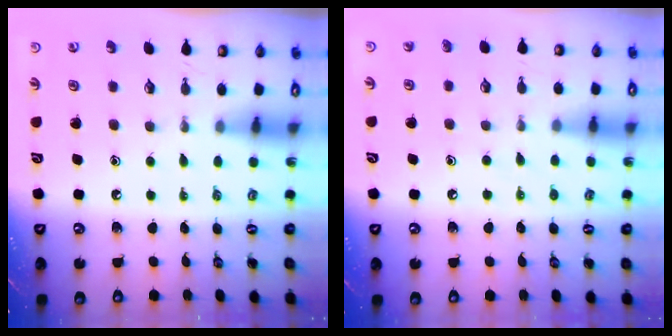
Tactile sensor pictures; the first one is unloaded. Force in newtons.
{"total": 5.8, "press": 5.8, "slide": 0.6}